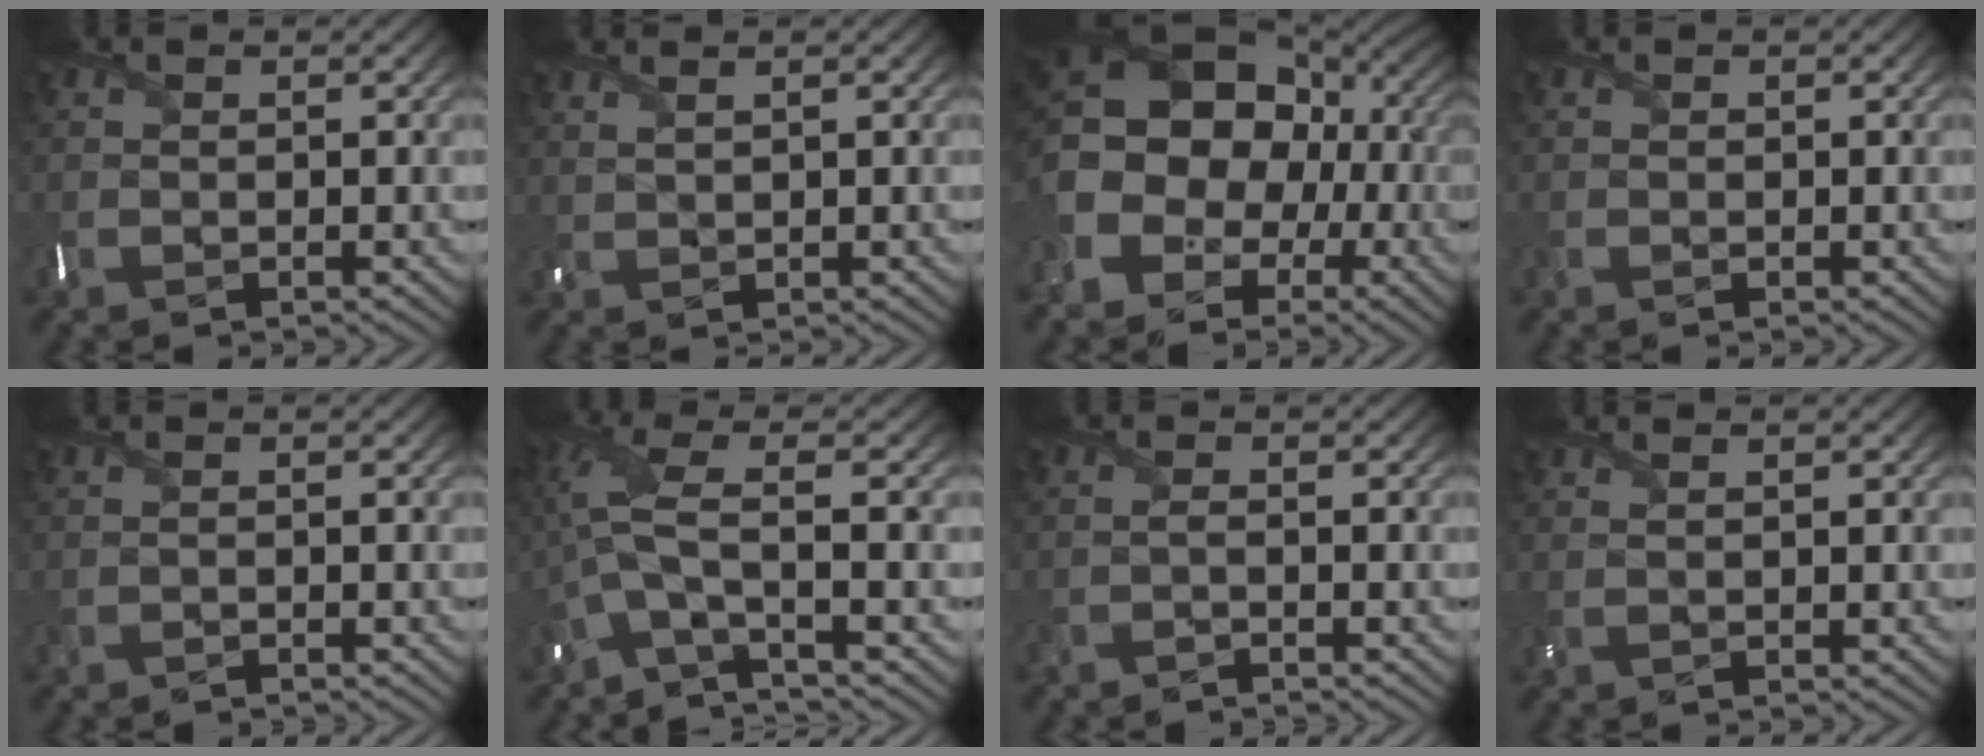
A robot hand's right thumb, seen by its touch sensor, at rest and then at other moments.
{"total": 1.9, "force": [1.4, 0.4, 1.3], "torque": [-0.026, 0.001, 0.023]}
{"total": 16.5, "force": [-1.2, 13.5, 9.5], "torque": [-0.218, -0.009, -0.040]}
{"total": 0.0}
{"total": 0.7, "force": [-0.5, 0.1, 0.5], "torque": [-0.011, -0.009, -0.015]}
{"total": 7.6, "force": [-1.4, 1.8, 7.3], "torque": [-0.172, 0.012, -0.054]}
{"total": 1.3, "force": [-0.8, 0.2, 1.1], "torque": [-0.011, -0.007, -0.025]}
{"total": 1.3, "force": [0.6, 0.1, 1.2], "torque": [-0.028, 0.001, 0.004]}